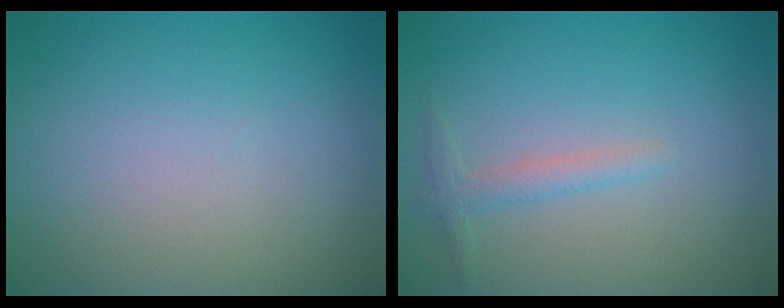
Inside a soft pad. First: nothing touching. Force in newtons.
{"total": 1.5, "press": 1.5, "slide": 0.0}